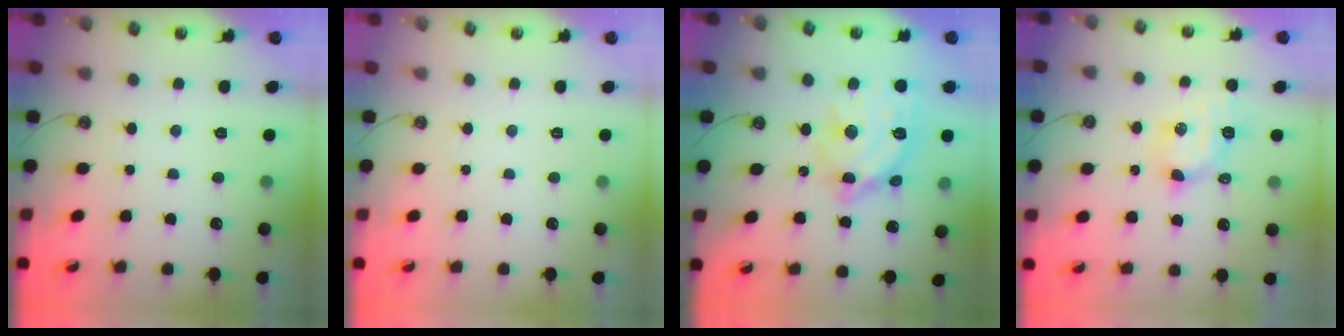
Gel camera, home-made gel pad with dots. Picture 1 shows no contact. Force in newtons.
{"total": 0.0}
{"total": 16.0, "press": 16.0, "slide": 1.4}
{"total": 7.0, "press": 6.9, "slide": 0.6}